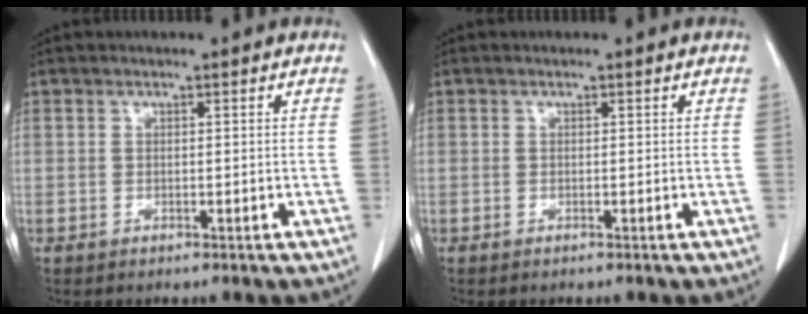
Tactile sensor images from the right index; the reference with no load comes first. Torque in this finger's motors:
{"motor_torque": [0.14, -0.16, 0.02, 0.02]}